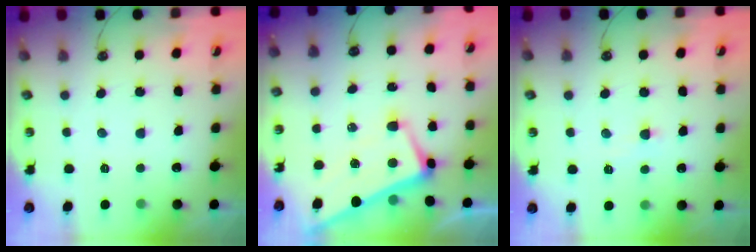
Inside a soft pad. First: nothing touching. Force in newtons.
{"total": 1.0, "press": 0.4, "slide": 1.0}
{"total": 1.5, "press": 1.2, "slide": 0.8}